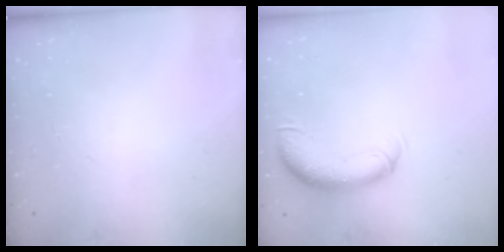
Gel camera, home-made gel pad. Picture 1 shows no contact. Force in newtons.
{"total": 10.9, "press": 10.6, "slide": 2.3}